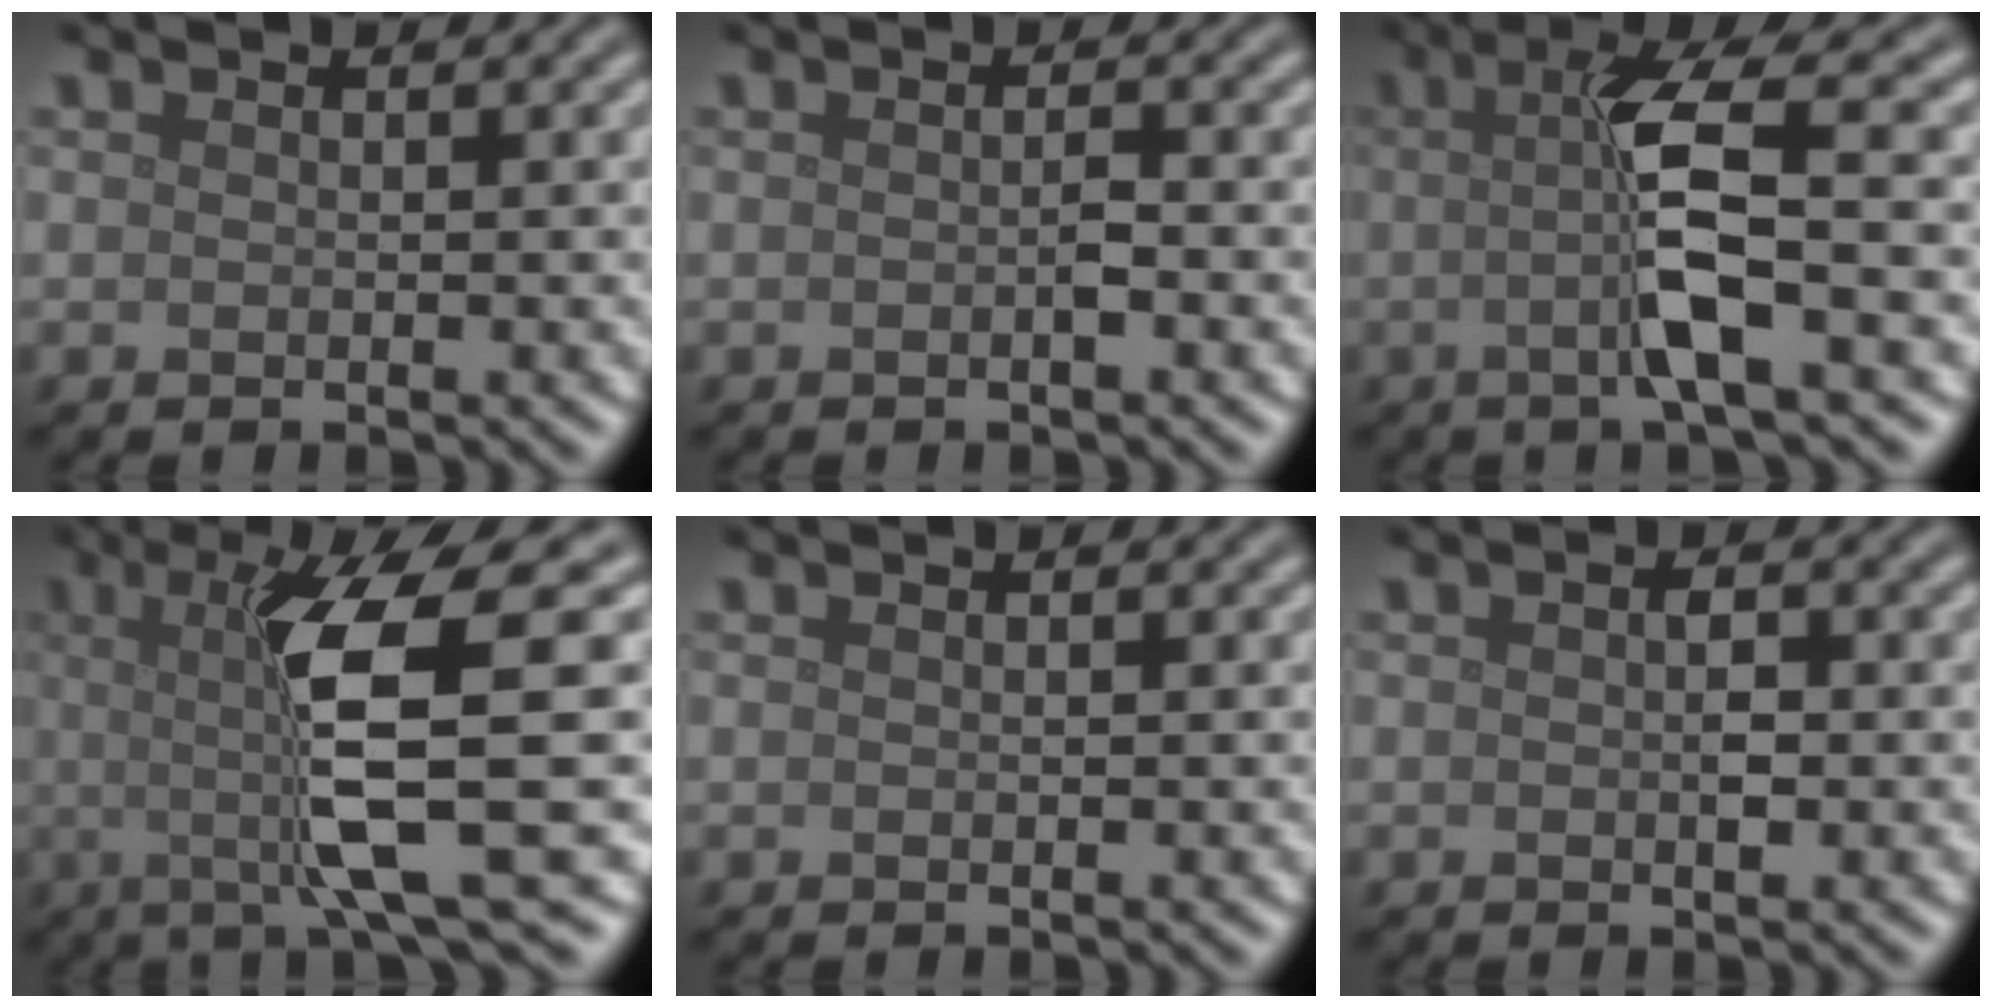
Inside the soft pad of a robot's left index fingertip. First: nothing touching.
{"total": 0.8, "force": [-0.3, 0.1, 0.8], "torque": [-0.014, 0.002, -0.004]}
{"total": 5.8, "force": [-0.4, 0.8, 5.8], "torque": [-0.109, 0.005, -0.013]}
{"total": 9.1, "force": [0.3, 1.7, 9.0], "torque": [-0.134, -0.008, 0.006]}
{"total": 0.0}
{"total": 1.4, "force": [-0.1, 0.6, 1.2], "torque": [-0.021, 0.000, 0.000]}